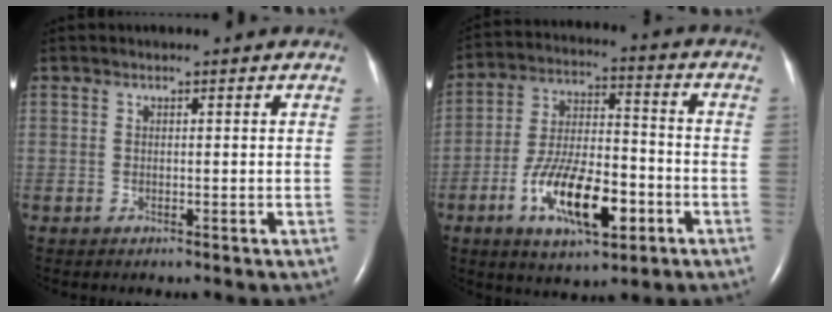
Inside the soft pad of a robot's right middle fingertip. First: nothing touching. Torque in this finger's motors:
{"motor_torque": [1.37, -0.77, 0.40, 0.18]}